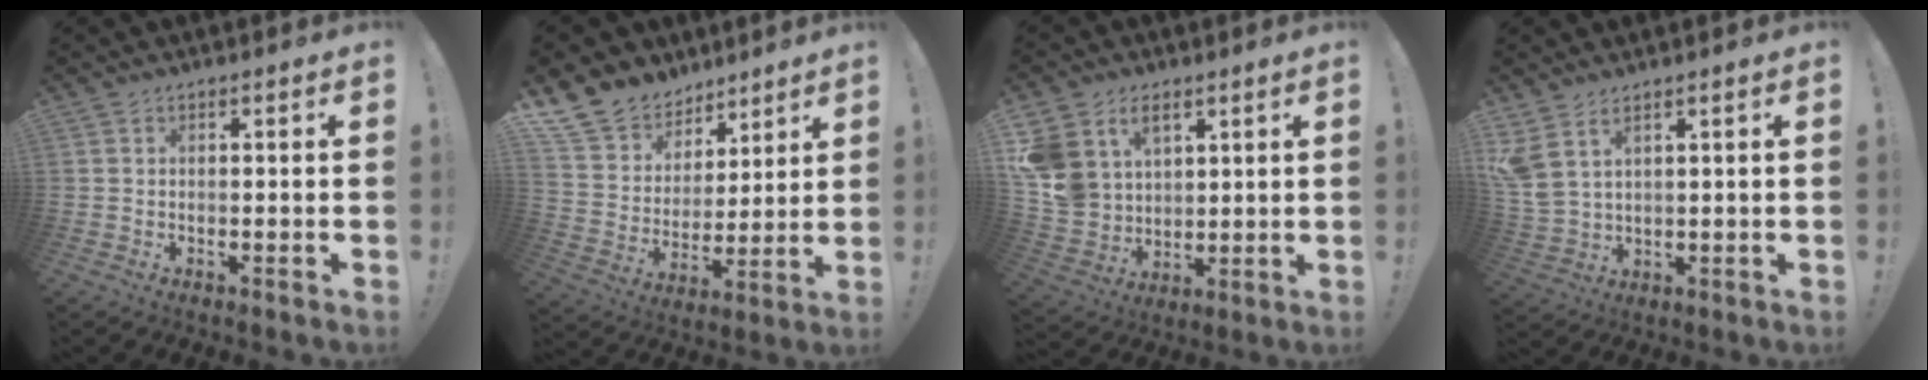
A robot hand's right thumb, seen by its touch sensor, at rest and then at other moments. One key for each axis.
{"total": 13.2, "fx": 9.0, "fy": 9.2, "fz": 2.7, "tx": -0.049, "ty": -0.072, "tz": 0.183}
{"total": 11.8, "fx": 6.2, "fy": 9.0, "fz": 4.5, "tx": -0.089, "ty": -0.045, "tz": 0.126}
{"total": 6.0, "fx": 3.9, "fy": 2.7, "fz": 3.6, "tx": -0.075, "ty": -0.017, "tz": 0.077}